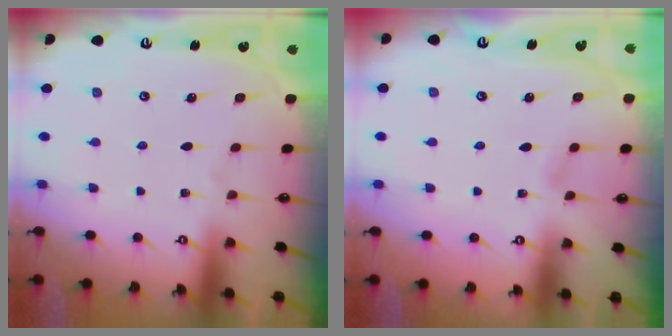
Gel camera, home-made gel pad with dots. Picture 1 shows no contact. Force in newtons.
{"total": 2.4, "press": 2.4, "slide": 0.3}